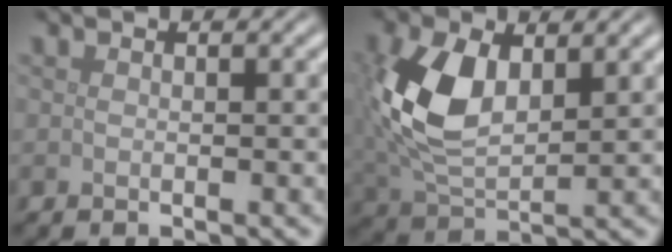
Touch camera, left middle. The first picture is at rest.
{"total": 8.7, "force": [1.7, 5.2, 6.7], "torque": [-0.166, -0.002, 0.034]}